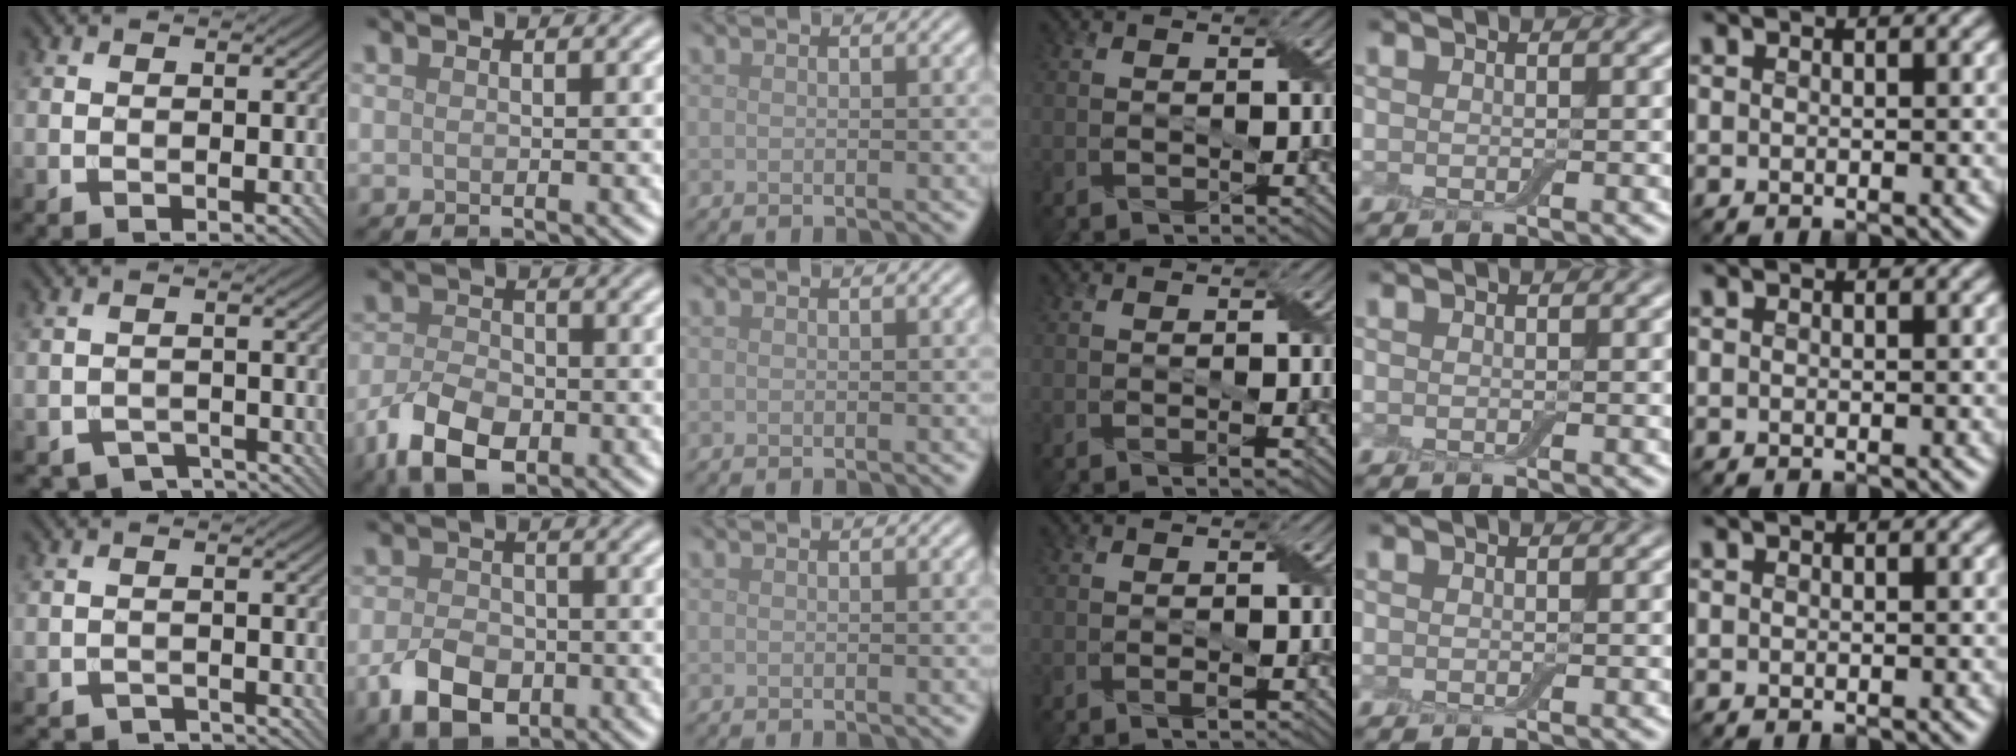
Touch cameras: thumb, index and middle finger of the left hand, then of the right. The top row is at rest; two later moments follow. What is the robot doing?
{"motion": "peel", "object": "small bumper sticker"}